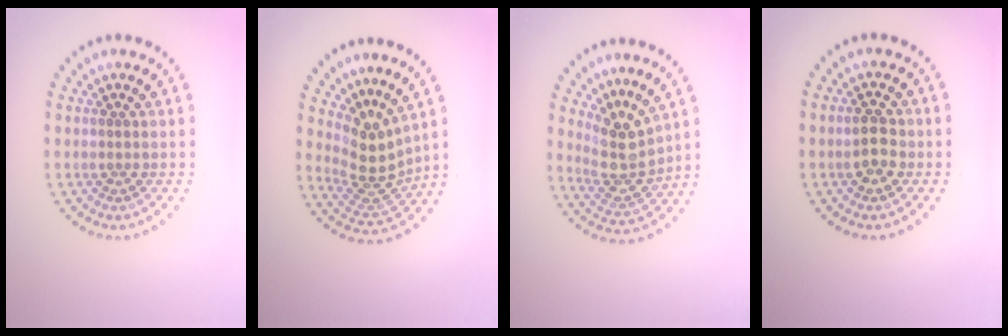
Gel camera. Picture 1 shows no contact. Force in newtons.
{"total": 3.9, "press": 2.7, "slide": 2.8}
{"total": 3.8, "press": 2.7, "slide": 2.6}
{"total": 2.5, "press": 2.5, "slide": 0.1}